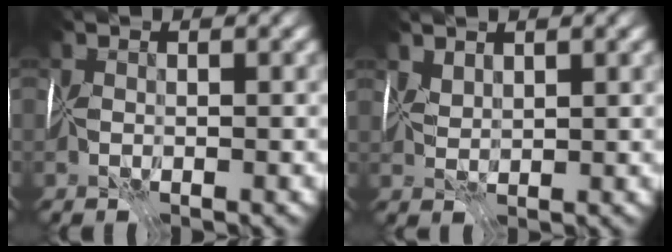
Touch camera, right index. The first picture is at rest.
{"total": 1.8, "force": [1.6, -0.7, -0.5], "torque": [0.011, 0.000, 0.038]}